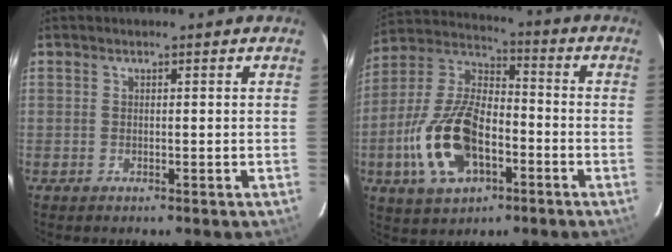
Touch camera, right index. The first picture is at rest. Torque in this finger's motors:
{"motor_torque": [1.49, -0.64, 1.05, 0.21]}